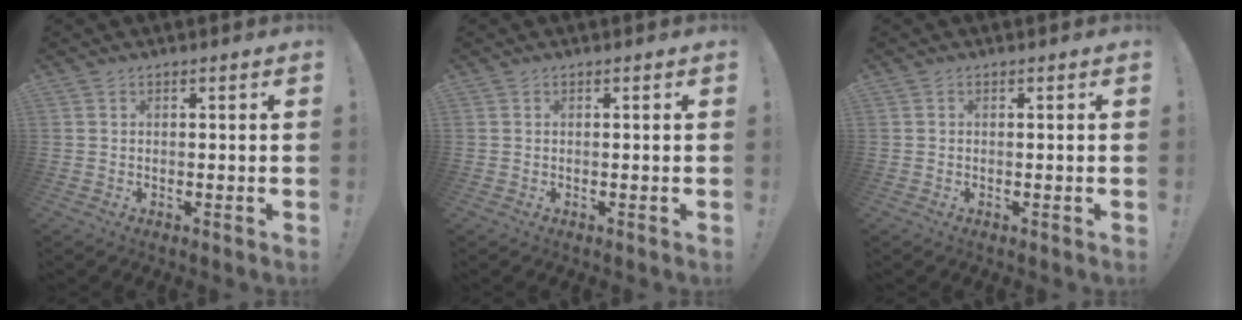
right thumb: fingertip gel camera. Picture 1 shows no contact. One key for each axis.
{"total": 0.0}
{"total": 0.0}